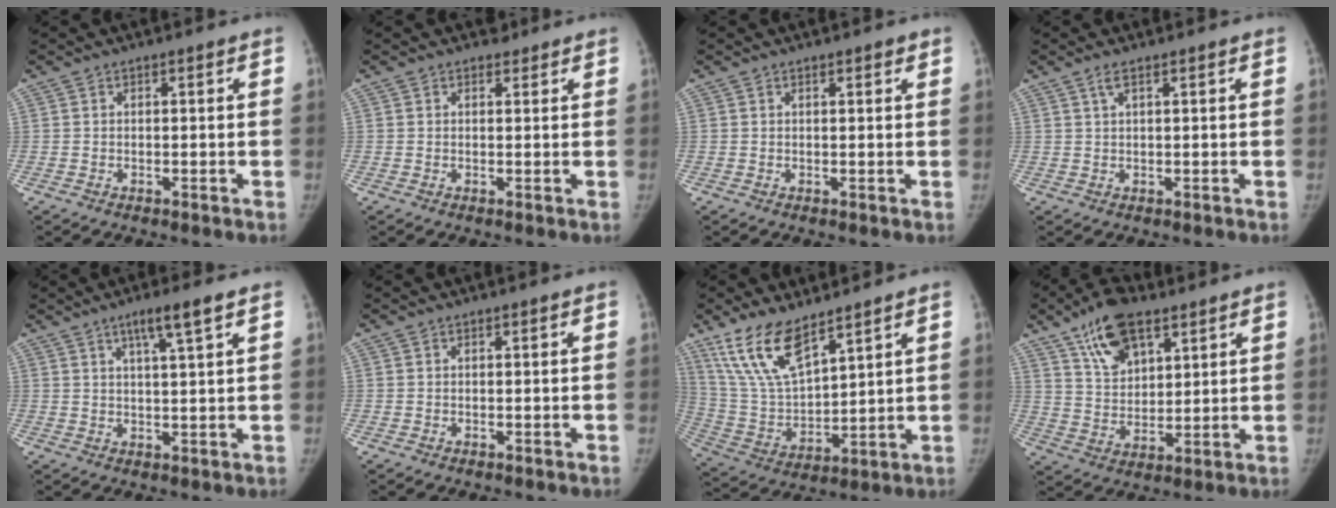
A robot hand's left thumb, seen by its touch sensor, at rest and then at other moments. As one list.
[{"total": 1.4, "force": [1.0, 0.9, 0.0], "torque": [0.012, -0.005, 0.008]}, {"total": 1.1, "force": [0.8, 0.3, 0.7], "torque": [-0.008, -0.003, 0.010]}, {"total": 1.8, "force": [1.1, 0.4, 1.4], "torque": [-0.032, 0.002, 0.025]}, {"total": 5.5, "force": [3.2, 0.1, 4.5], "torque": [-0.080, -0.011, 0.057]}, {"total": 0.0}, {"total": 13.9, "force": [9.6, 5.0, 8.7], "torque": [-0.156, -0.043, 0.206]}, {"total": 13.0, "force": [7.8, 6.7, 7.9], "torque": [-0.114, -0.028, 0.142]}]